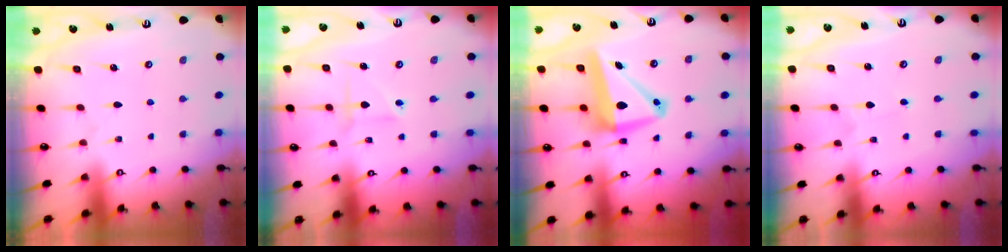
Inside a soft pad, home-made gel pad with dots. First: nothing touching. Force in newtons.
{"total": 2.4, "press": 2.2, "slide": 1.0}
{"total": 11.5, "press": 11.2, "slide": 2.6}
{"total": 0.7, "press": 0.7, "slide": 0.0}